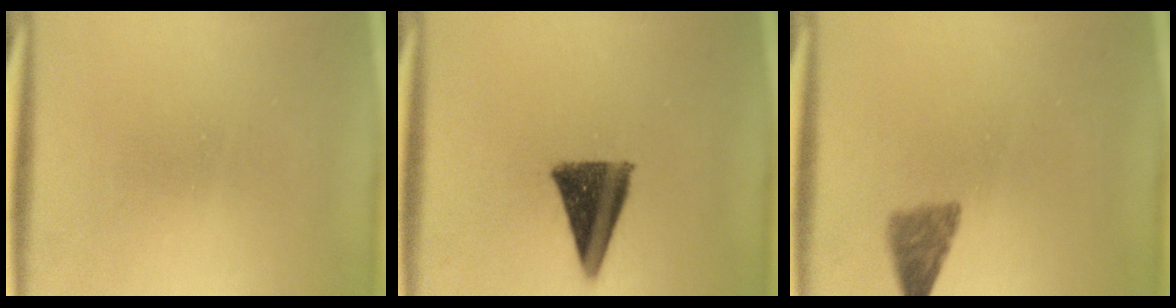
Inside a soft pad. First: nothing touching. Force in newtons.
{"total": 10.4}
{"total": 3.4}